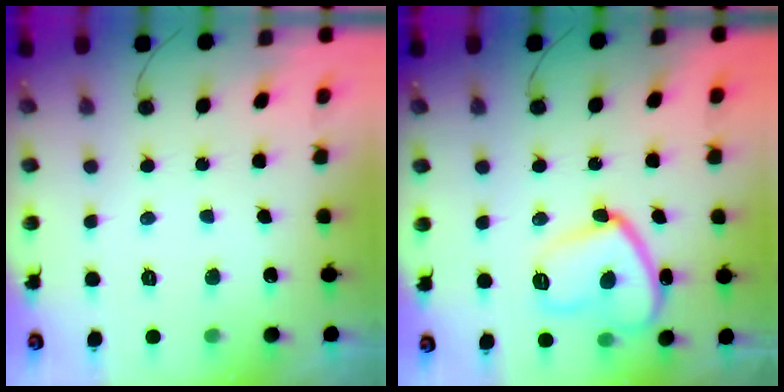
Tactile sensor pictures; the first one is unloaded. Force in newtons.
{"total": 13.7, "press": 13.6, "slide": 1.3}